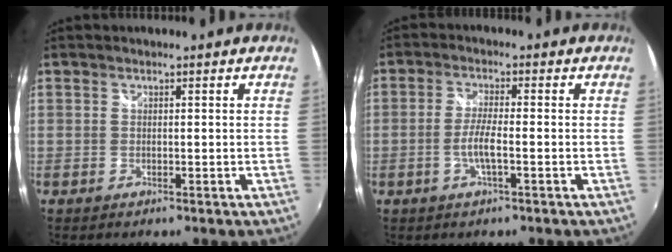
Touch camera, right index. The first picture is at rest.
{"total": 4.2, "force": [-1.6, 0.3, 3.8], "torque": [-0.080, -0.003, -0.030]}